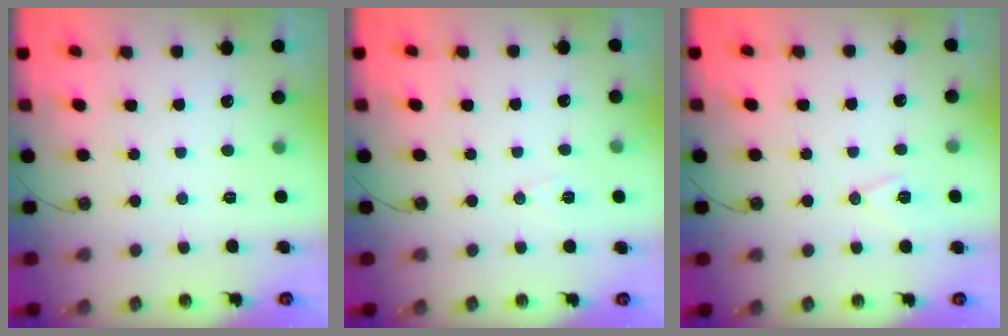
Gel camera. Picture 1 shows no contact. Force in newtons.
{"total": 5.6, "press": 4.6, "slide": 3.2}
{"total": 7.3, "press": 6.4, "slide": 3.5}